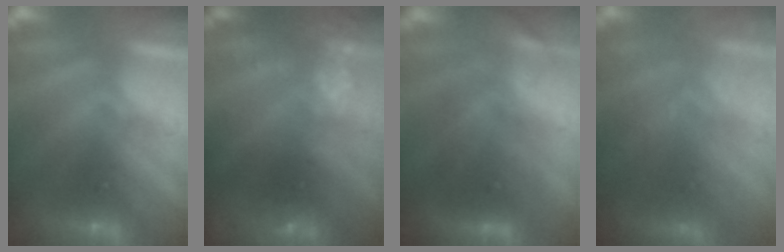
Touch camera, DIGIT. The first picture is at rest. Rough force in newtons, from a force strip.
{"total": 8.7}
{"total": 2.6}
{"total": 7.1}